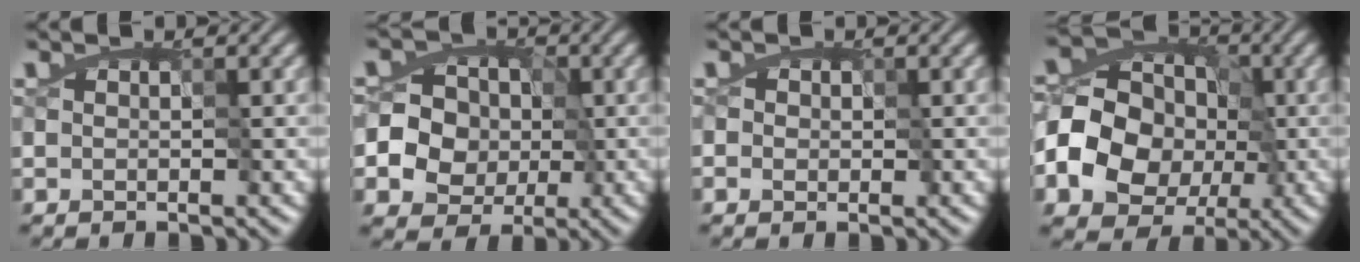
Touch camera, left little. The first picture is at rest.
{"total": 10.9, "force": [-2.3, 10.2, 3.1], "torque": [-0.082, 0.022, -0.063]}
{"total": 2.4, "force": [0.7, 2.0, 1.0], "torque": [-0.028, 0.007, 0.014]}
{"total": 11.3, "force": [-3.3, 9.6, 5.0], "torque": [-0.080, -0.016, -0.075]}